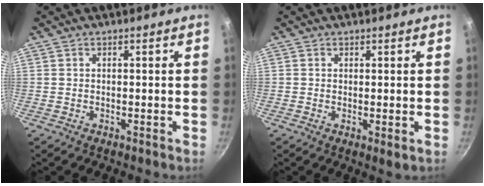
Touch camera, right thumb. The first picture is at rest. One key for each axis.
{"total": 1.4, "fx": 0.2, "fy": 0.4, "fz": 1.4, "tx": -0.022, "ty": -0.011, "tz": 0.000}